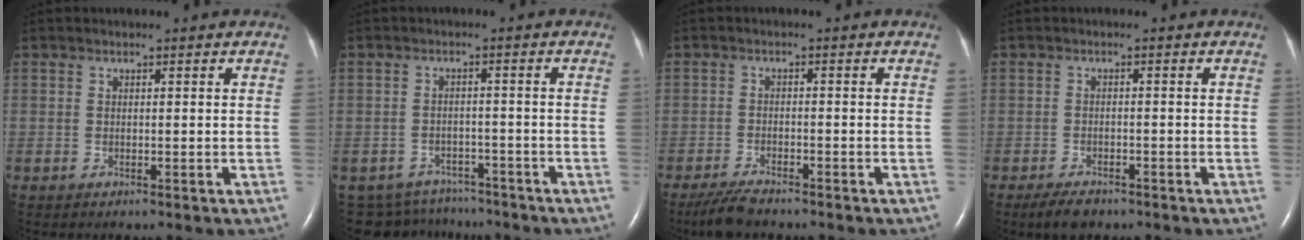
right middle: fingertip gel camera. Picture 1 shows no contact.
{"total": 9.0, "force": [-8.2, 3.6, 0.1], "torque": [-0.011, 0.016, -0.106]}
{"total": 4.3, "force": [-3.7, 0.7, 2.1], "torque": [-0.048, -0.013, -0.067]}
{"total": 3.4, "force": [-2.6, 1.3, 1.8], "torque": [-0.039, -0.005, -0.039]}